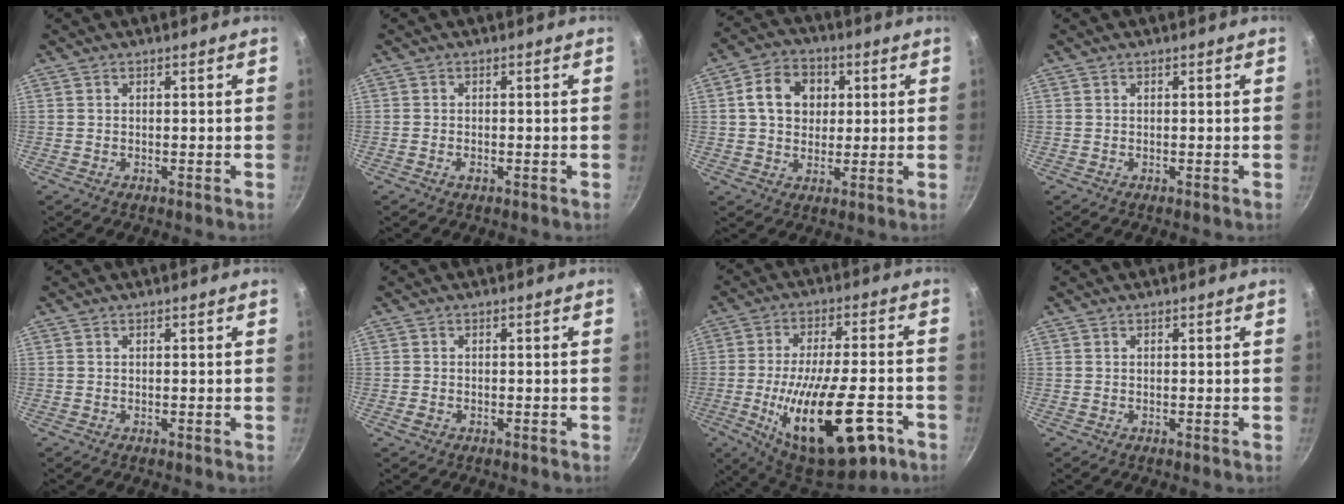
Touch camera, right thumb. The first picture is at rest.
{"total": 1.1, "force": [-0.6, 0.6, 0.7], "torque": [-0.017, 0.002, -0.014]}
{"total": 10.0, "force": [2.2, 8.0, 5.7], "torque": [-0.073, 0.010, 0.027]}
{"total": 0.0}
{"total": 0.0}
{"total": 1.3, "force": [-0.7, 0.9, 0.6], "torque": [-0.012, 0.004, -0.013]}
{"total": 23.1, "force": [-8.8, 8.9, 19.4], "torque": [-0.296, 0.017, -0.128]}
{"total": 0.0}